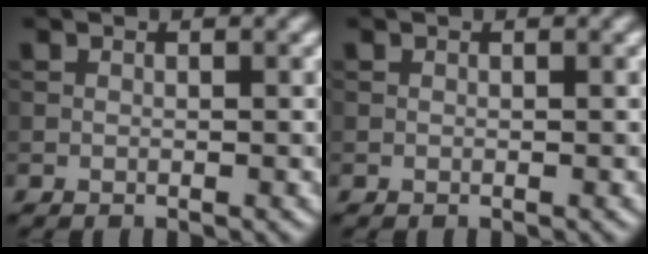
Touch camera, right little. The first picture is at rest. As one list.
[{"total": 0.0}]